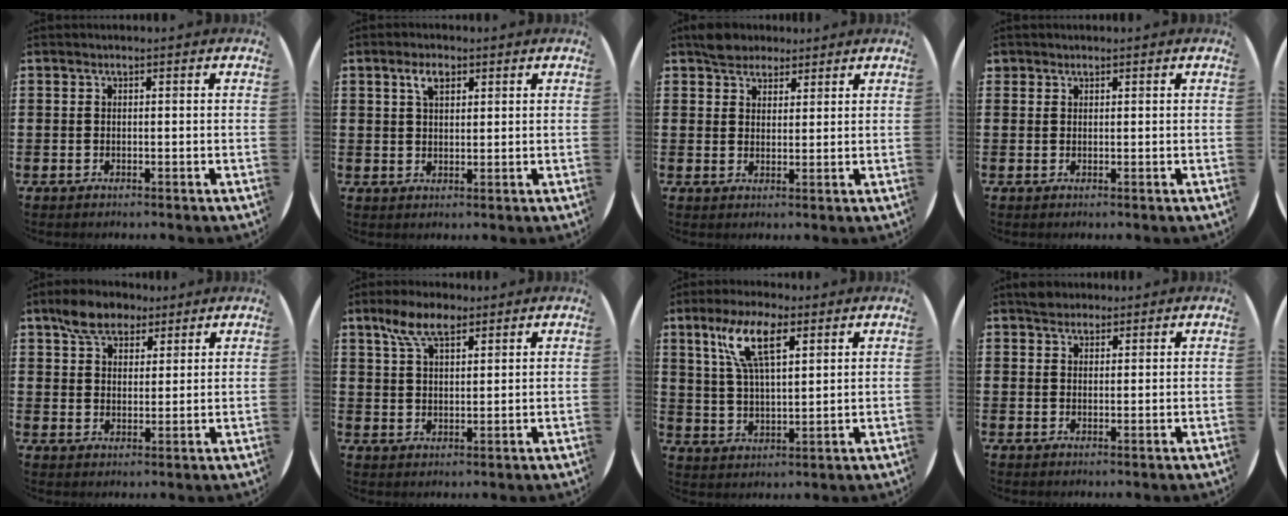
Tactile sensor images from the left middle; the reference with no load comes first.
{"total": 3.2, "force": [1.9, 1.6, 1.9], "torque": [-0.035, 0.005, 0.032]}
{"total": 3.6, "force": [3.1, 1.7, 0.2], "torque": [-0.006, 0.004, 0.059]}
{"total": 0.9, "force": [0.8, 0.4, -0.1], "torque": [0.002, 0.004, 0.015]}
{"total": 5.8, "force": [4.6, 3.1, 1.7], "torque": [-0.040, 0.002, 0.085]}
{"total": 6.5, "force": [4.5, 2.7, 3.8], "torque": [-0.085, 0.004, 0.081]}
{"total": 8.9, "force": [5.3, 2.9, 6.6], "torque": [-0.144, 0.003, 0.092]}
{"total": 2.2, "force": [2.0, 0.9, -0.1], "torque": [0.006, 0.004, 0.038]}